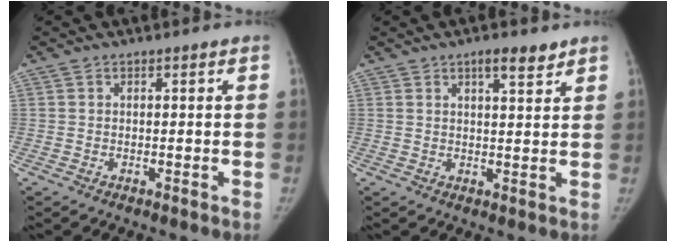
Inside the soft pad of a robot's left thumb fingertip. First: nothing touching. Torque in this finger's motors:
{"motor_torque": [0.15, -0.13, 0.65, -0.06, 0.00]}